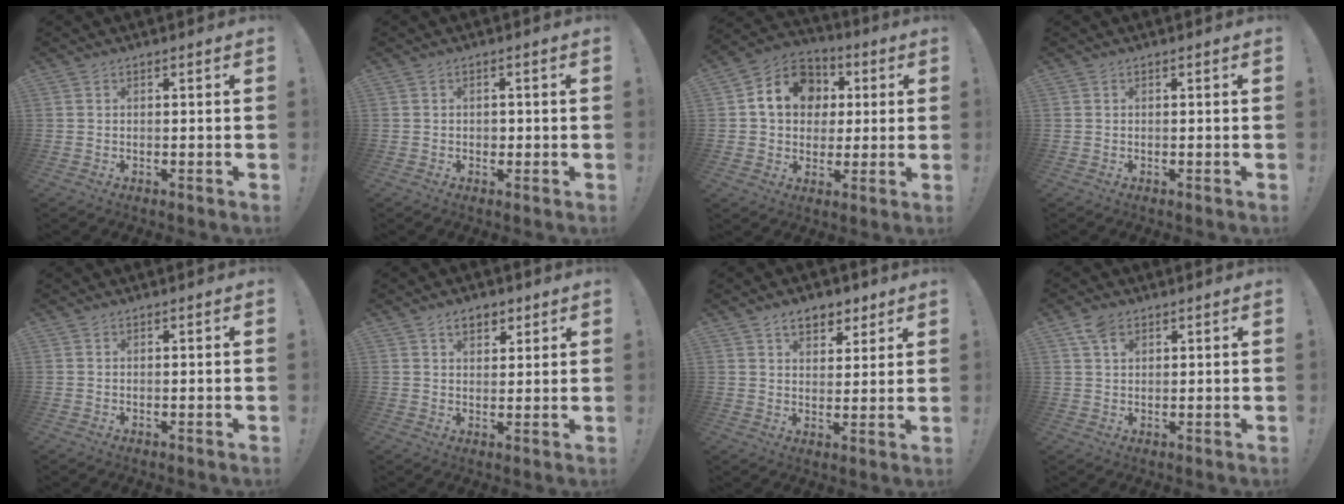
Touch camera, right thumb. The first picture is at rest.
{"total": 1.2, "force": [-0.2, 1.1, 0.4], "torque": [0.001, 0.000, -0.006]}
{"total": 14.7, "force": [3.7, 12.3, 7.2], "torque": [-0.104, -0.001, 0.078]}
{"total": 0.0}
{"total": 0.0}
{"total": 5.4, "force": [3.0, 3.6, 2.7], "torque": [-0.041, -0.003, 0.054]}
{"total": 7.7, "force": [4.9, 4.9, 3.5], "torque": [-0.046, -0.020, 0.090]}
{"total": 4.5, "force": [2.6, 2.4, 2.7], "torque": [-0.044, -0.007, 0.048]}